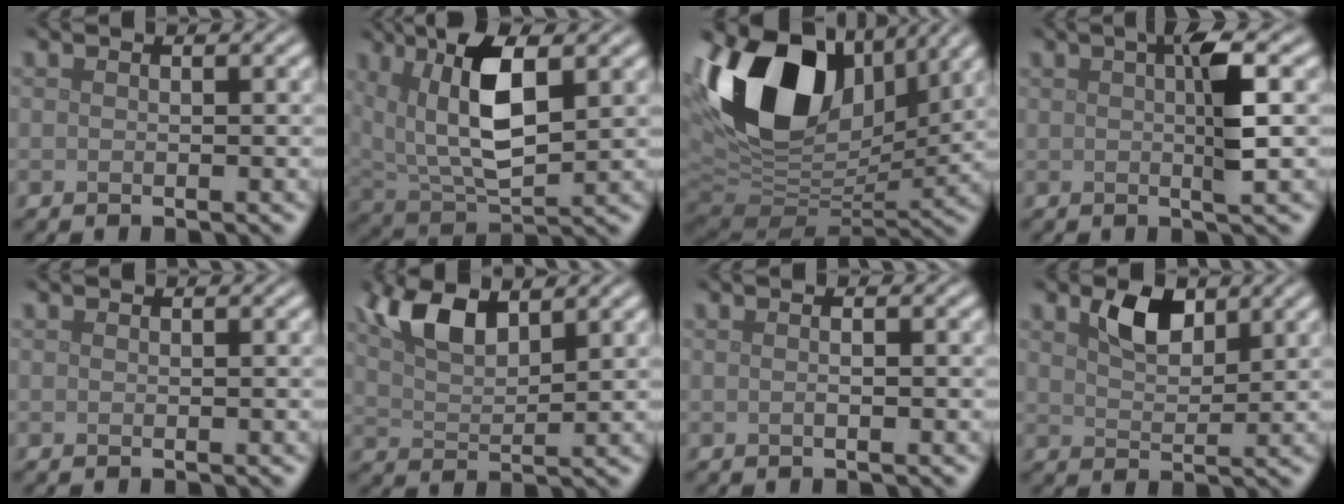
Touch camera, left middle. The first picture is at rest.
{"total": 8.3, "force": [2.7, 3.4, 7.1], "torque": [-0.145, 0.000, 0.051]}
{"total": 16.8, "force": [5.7, 10.6, 11.7], "torque": [-0.243, 0.023, 0.102]}
{"total": 4.0, "force": [0.7, 0.4, 4.0], "torque": [-0.071, 0.004, 0.012]}
{"total": 0.0}
{"total": 5.3, "force": [3.3, 2.0, 3.6], "torque": [-0.079, 0.008, 0.062]}
{"total": 1.2, "force": [0.3, 0.5, 1.1], "torque": [-0.006, -0.005, -0.005]}
{"total": 3.5, "force": [2.0, 1.8, 2.2], "torque": [-0.043, 0.002, 0.038]}